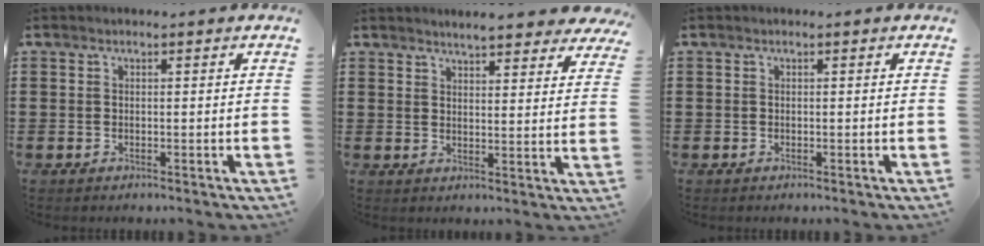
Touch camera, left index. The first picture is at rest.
{"total": 4.8, "force": [4.6, -0.1, 1.3], "torque": [-0.033, -0.019, 0.082]}
{"total": 0.0}